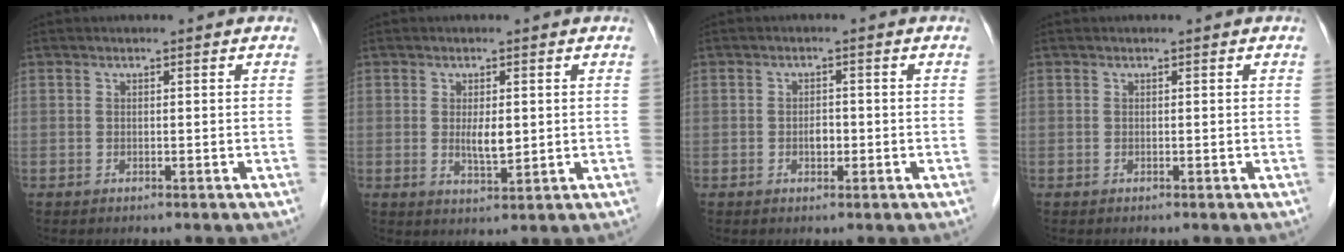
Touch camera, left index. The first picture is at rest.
{"total": 3.3, "force": [0.2, 1.1, 3.1], "torque": [-0.056, -0.009, 0.007]}
{"total": 1.8, "force": [-0.6, 1.1, 1.3], "torque": [-0.021, 0.001, -0.009]}
{"total": 0.0}